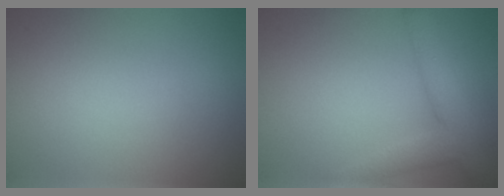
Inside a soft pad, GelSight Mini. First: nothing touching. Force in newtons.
{"total": 4.7, "press": 4.7, "slide": 0.4}